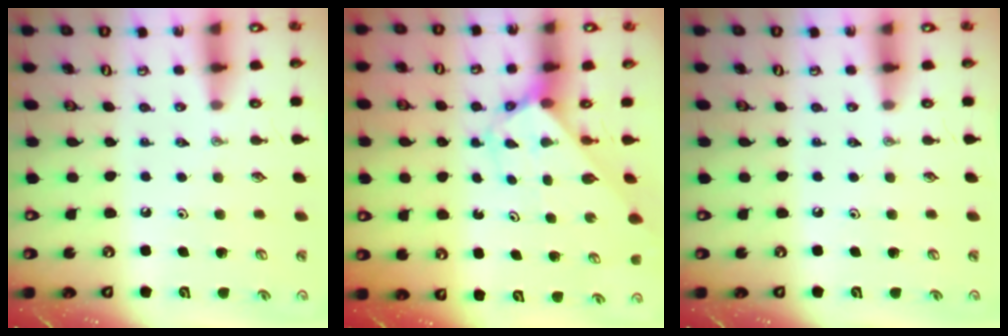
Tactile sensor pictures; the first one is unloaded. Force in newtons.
{"total": 2.8, "press": 2.8, "slide": 0.2}
{"total": 0.0}